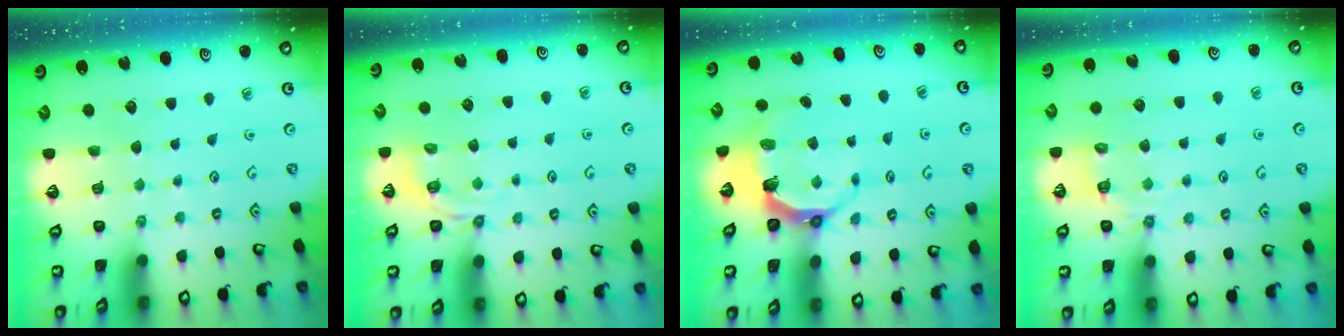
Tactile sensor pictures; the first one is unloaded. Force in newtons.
{"total": 2.8, "press": 2.1, "slide": 1.8}
{"total": 6.3, "press": 4.8, "slide": 4.1}
{"total": 6.0, "press": 5.8, "slide": 1.7}